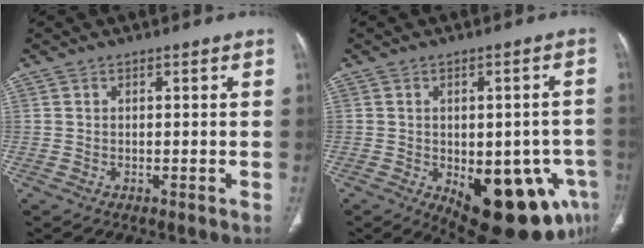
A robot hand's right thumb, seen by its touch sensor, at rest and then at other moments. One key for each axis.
{"total": 18.9, "fx": -7.4, "fy": 8.5, "fz": 15.2, "tx": -0.138, "ty": 0.010, "tz": -0.076}